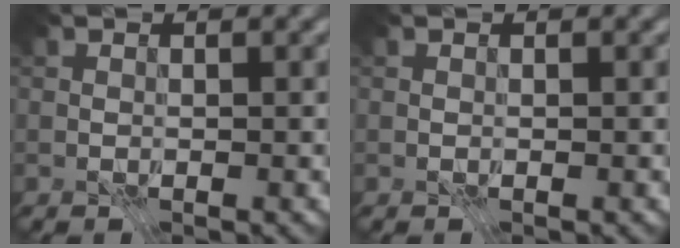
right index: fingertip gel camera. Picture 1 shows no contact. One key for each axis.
{"total": 0.0}